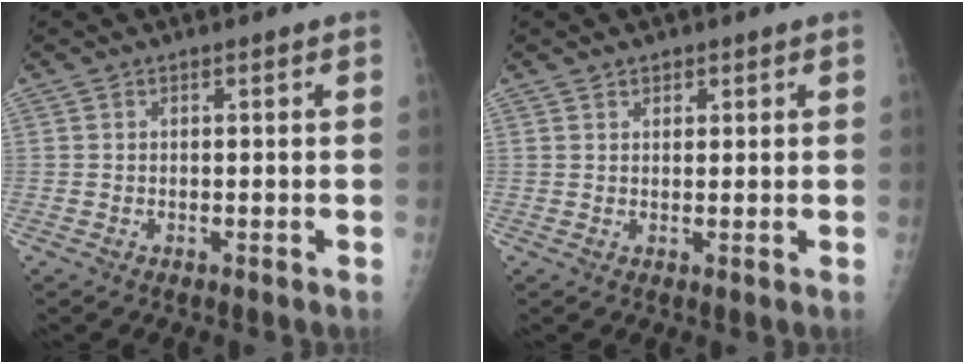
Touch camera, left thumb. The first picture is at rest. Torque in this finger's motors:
{"motor_torque": [-0.25, 0.01, -0.15, -0.22, -0.07]}